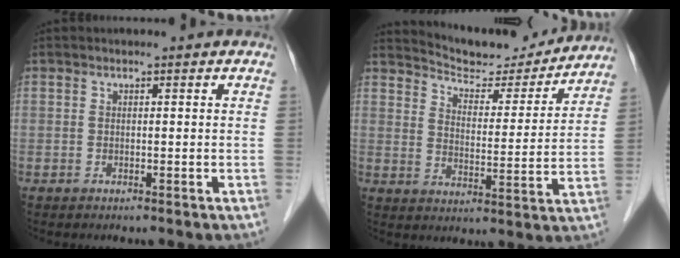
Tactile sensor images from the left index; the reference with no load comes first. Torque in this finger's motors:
{"motor_torque": [-0.20, -0.41, 0.15, 0.02]}